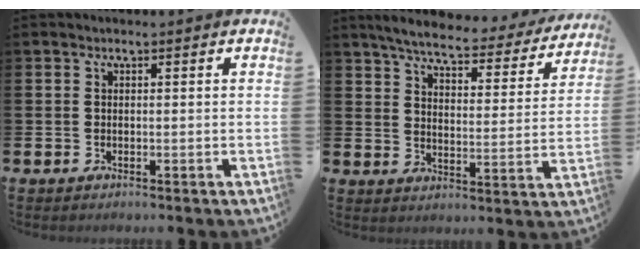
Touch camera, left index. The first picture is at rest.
{"total": 5.7, "force": [5.2, 0.8, 2.1], "torque": [-0.062, -0.037, 0.082]}